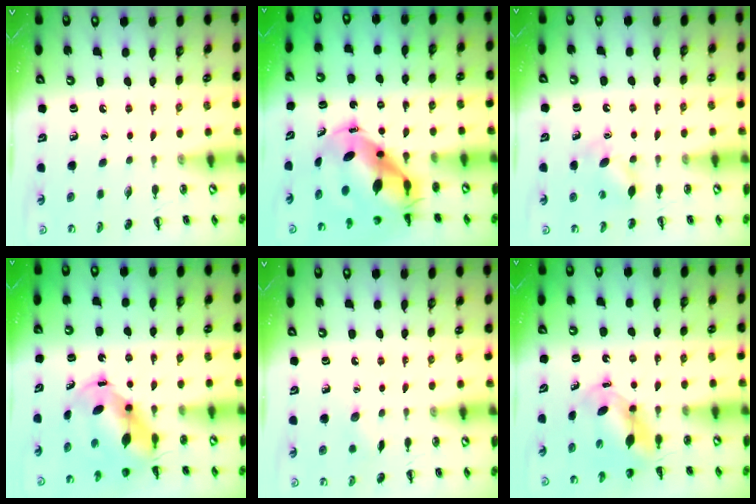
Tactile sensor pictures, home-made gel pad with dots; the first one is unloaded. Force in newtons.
{"total": 10.6, "press": 10.2, "slide": 3.0}
{"total": 6.0, "press": 6.0, "slide": 0.8}
{"total": 6.3, "press": 6.1, "slide": 1.6}
{"total": 4.9, "press": 4.7, "slide": 1.3}
{"total": 6.5, "press": 6.4, "slide": 1.1}